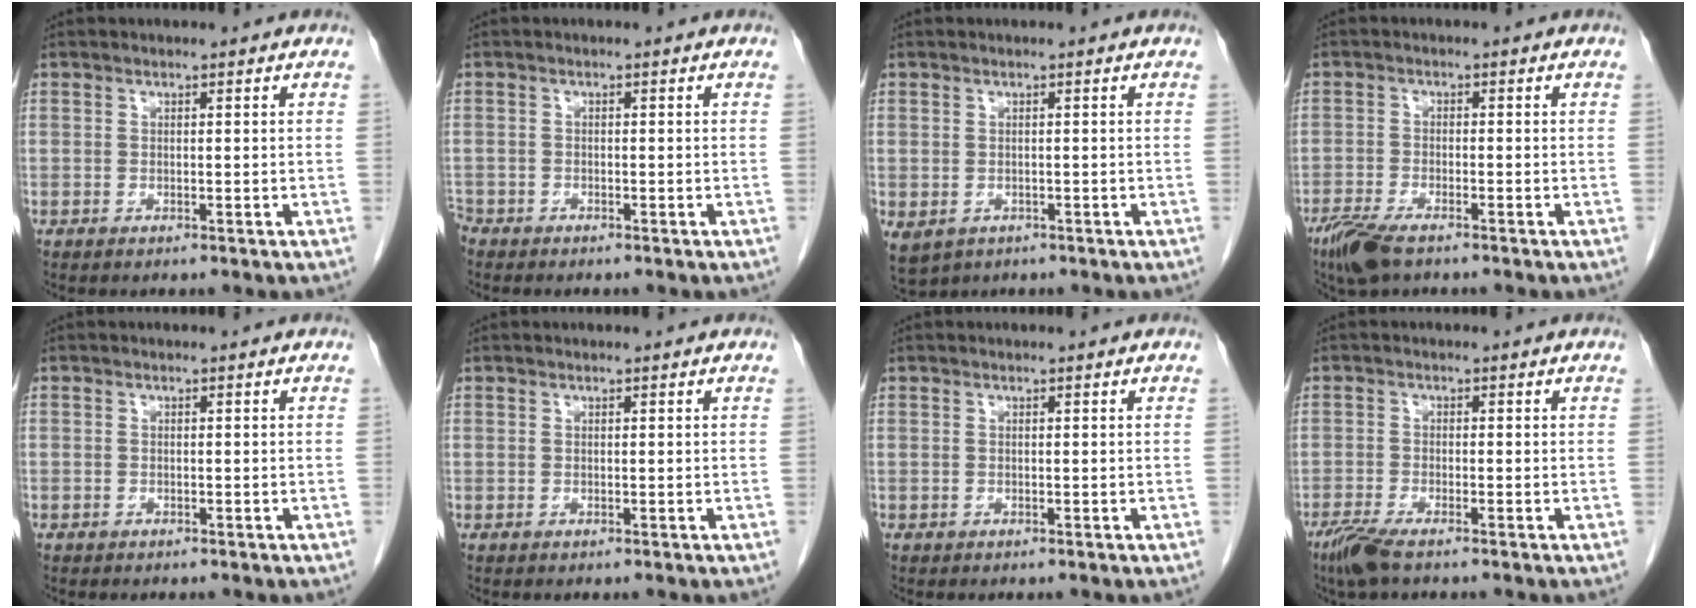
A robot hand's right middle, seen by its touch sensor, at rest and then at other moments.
{"total": 2.3, "force": [-2.1, 0.9, 0.4], "torque": [-0.007, -0.002, -0.038]}
{"total": 7.1, "force": [-3.3, 5.5, 2.9], "torque": [-0.074, -0.008, -0.042]}
{"total": 5.7, "force": [-4.1, 1.5, 3.6], "torque": [-0.074, -0.011, -0.075]}
{"total": 0.7, "force": [-0.5, 0.5, 0.0], "torque": [-0.006, 0.003, -0.010]}
{"total": 0.0}
{"total": 0.0}
{"total": 3.9, "force": [-2.9, 0.5, 2.6], "torque": [-0.059, -0.010, -0.060]}